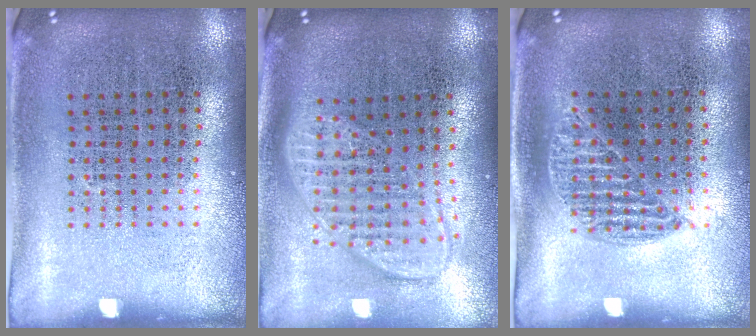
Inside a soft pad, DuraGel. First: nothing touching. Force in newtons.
{"total": 1.9, "press": 1.5, "slide": 1.1}
{"total": 0.9, "press": 0.8, "slide": 0.4}